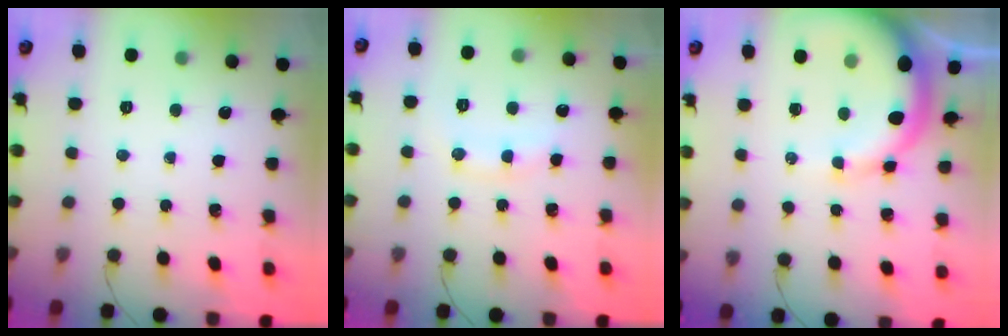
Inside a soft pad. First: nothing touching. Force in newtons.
{"total": 9.3, "press": 9.2, "slide": 1.0}
{"total": 10.8, "press": 10.5, "slide": 2.3}